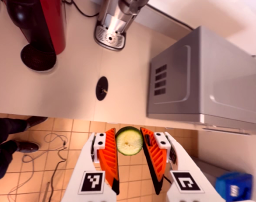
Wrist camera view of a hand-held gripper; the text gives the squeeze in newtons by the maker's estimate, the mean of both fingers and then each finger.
{"total": 8.5, "left": 8.4, "right": 8.6}